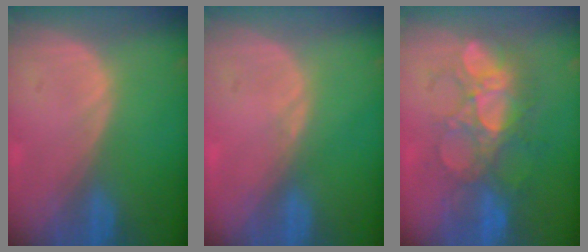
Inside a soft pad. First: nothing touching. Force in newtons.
{"total": 0.5, "press": 0.5, "slide": 0.2}
{"total": 8.8, "press": 8.5, "slide": 2.3}